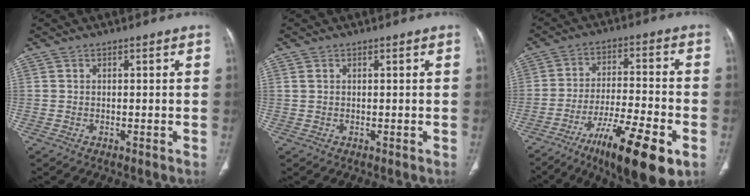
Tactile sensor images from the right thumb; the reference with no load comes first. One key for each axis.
{"total": 0.8, "fx": 0.4, "fy": 0.5, "fz": 0.5, "tx": -0.013, "ty": 0.010, "tz": 0.012}
{"total": 17.4, "fx": -9.0, "fy": 4.3, "fz": 14.2, "tx": -0.231, "ty": 0.035, "tz": -0.141}